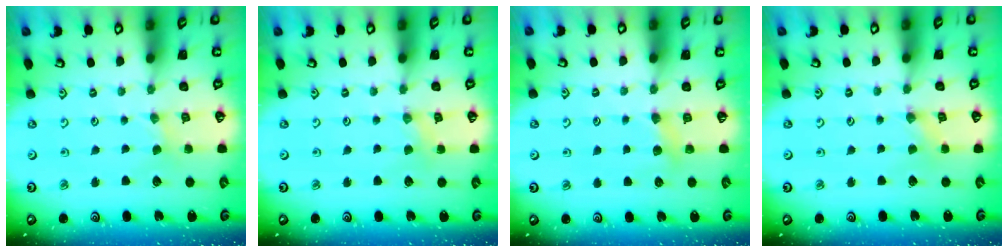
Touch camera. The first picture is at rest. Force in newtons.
{"total": 1.7, "press": 1.7, "slide": 0.3}
{"total": 5.0, "press": 4.9, "slide": 0.6}
{"total": 0.9, "press": 0.9, "slide": 0.3}